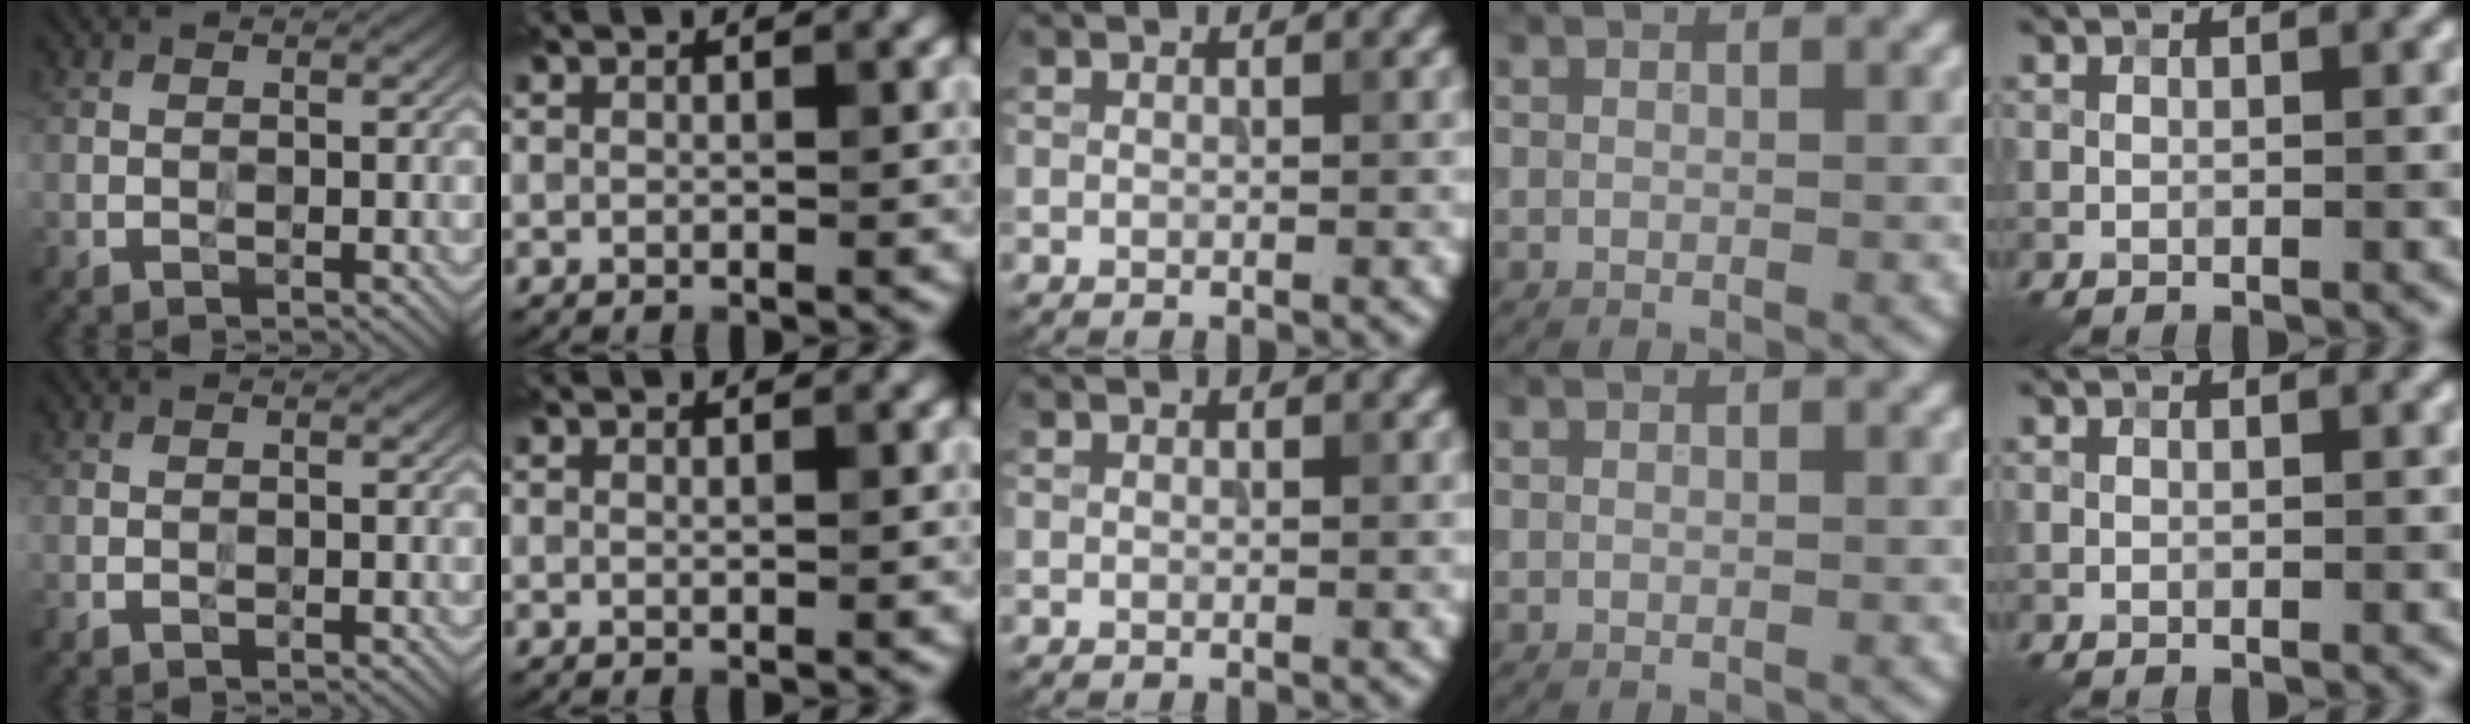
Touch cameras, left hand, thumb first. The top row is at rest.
{"thumb": {"total": 0.8, "force": [-0.4, 0.3, 0.6], "torque": [-0.010, -0.002, -0.007]}}